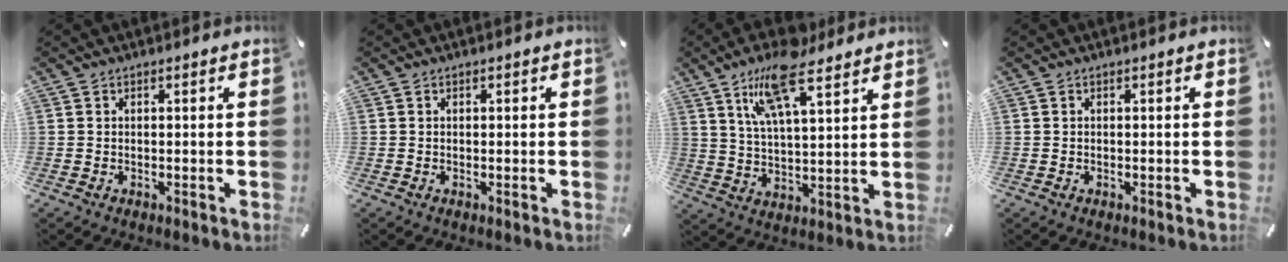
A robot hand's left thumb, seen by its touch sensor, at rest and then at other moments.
{"total": 0.0}
{"total": 13.8, "force": [9.4, 4.5, 9.2], "torque": [-0.174, -0.026, 0.165]}
{"total": 0.0}